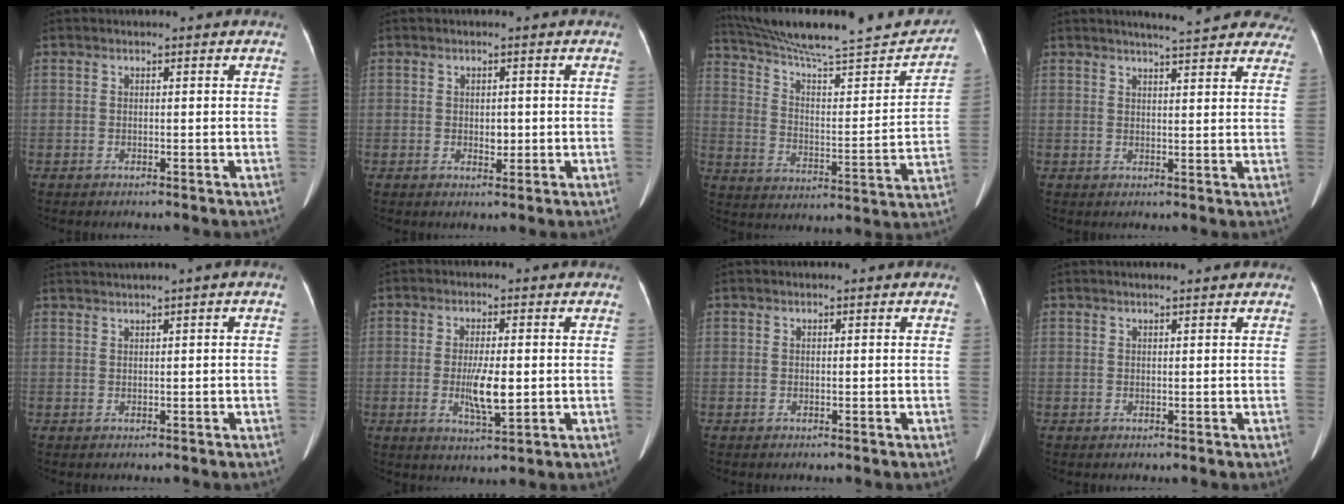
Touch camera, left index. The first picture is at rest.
{"total": 1.7, "force": [-0.1, 1.1, 1.3], "torque": [-0.020, -0.001, 0.001]}
{"total": 24.3, "force": [22.1, 2.2, 9.8], "torque": [-0.159, -0.020, 0.318]}
{"total": 15.5, "force": [14.2, 2.4, 5.9], "torque": [-0.058, -0.007, 0.156]}
{"total": 2.4, "force": [1.4, -0.5, 1.9], "torque": [-0.043, 0.013, 0.034]}
{"total": 5.8, "force": [-0.6, 1.1, 5.6], "torque": [-0.109, -0.012, -0.010]}
{"total": 0.0}
{"total": 2.1, "force": [1.9, 0.0, 1.0], "torque": [-0.011, 0.015, 0.024]}